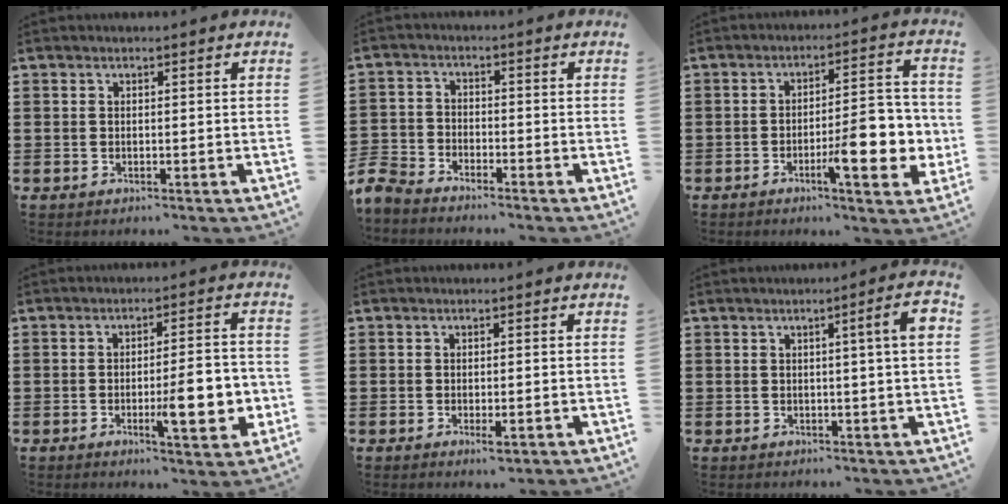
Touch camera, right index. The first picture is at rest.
{"total": 4.0, "force": [-3.9, 0.9, 0.3], "torque": [-0.038, -0.008, -0.090]}
{"total": 10.1, "force": [-3.1, 3.1, 9.1], "torque": [-0.120, -0.003, -0.050]}
{"total": 9.6, "force": [-2.4, 2.5, 8.9], "torque": [-0.116, -0.007, -0.037]}
{"total": 1.5, "force": [-0.6, 0.4, 1.4], "torque": [-0.024, -0.003, -0.009]}
{"total": 4.8, "force": [1.1, -0.1, 4.6], "torque": [-0.071, -0.009, 0.011]}